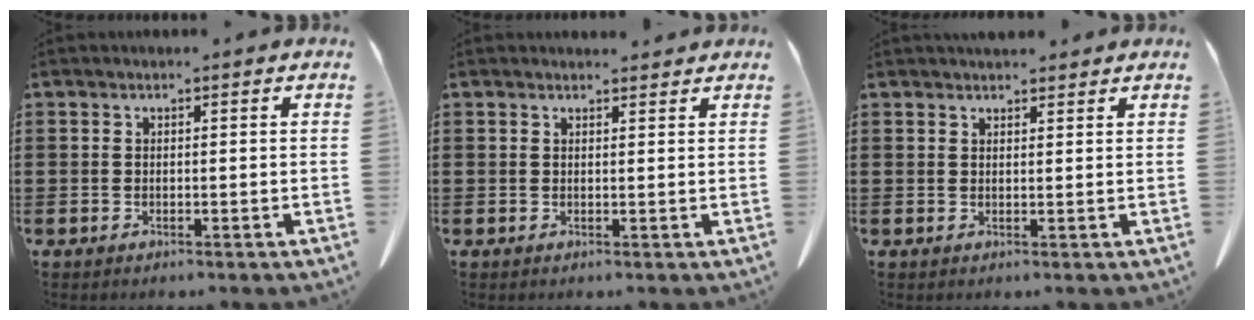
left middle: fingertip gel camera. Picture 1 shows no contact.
{"total": 1.2, "force": [1.2, 0.3, 0.3], "torque": [0.000, -0.001, 0.020]}
{"total": 1.8, "force": [1.7, 0.6, 0.3], "torque": [-0.010, 0.001, 0.031]}